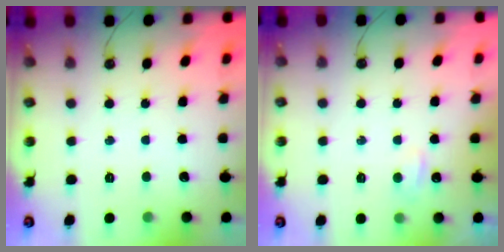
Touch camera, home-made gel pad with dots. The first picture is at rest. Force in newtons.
{"total": 3.2, "press": 3.2, "slide": 0.5}